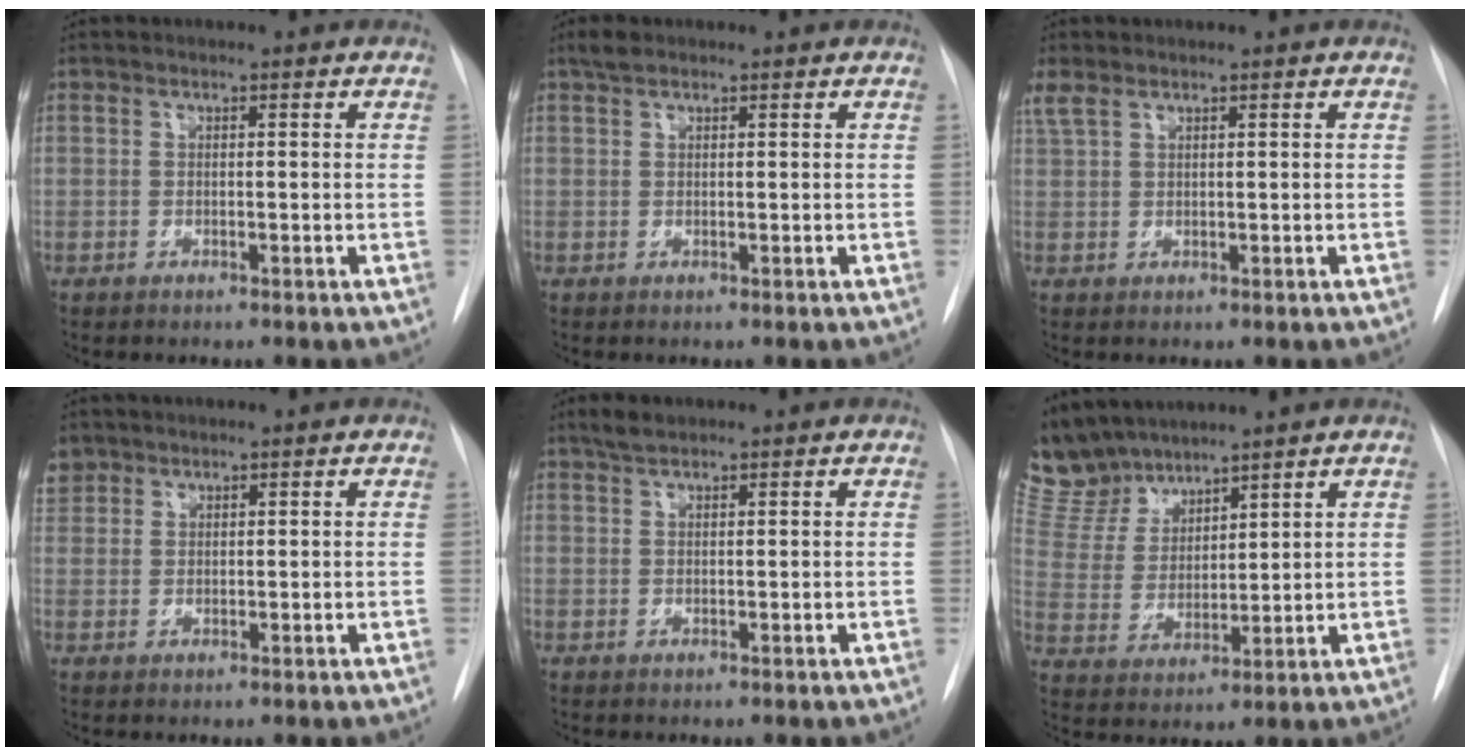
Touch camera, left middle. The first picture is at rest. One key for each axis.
{"total": 1.5, "fx": 1.2, "fy": 0.7, "fz": 0.7, "tx": -0.015, "ty": 0.010, "tz": 0.022}
{"total": 2.4, "fx": 1.8, "fy": 1.0, "fz": 1.3, "tx": -0.043, "ty": 0.022, "tz": 0.047}
{"total": 3.5, "fx": 2.5, "fy": 2.4, "fz": 0.3, "tx": -0.004, "ty": 0.014, "tz": 0.050}
{"total": 2.1, "fx": 1.7, "fy": 0.7, "fz": 0.9, "tx": -0.021, "ty": 0.007, "tz": 0.033}
{"total": 9.7, "fx": 9.0, "fy": 3.2, "fz": 1.6, "tx": -0.049, "ty": 0.009, "tz": 0.195}